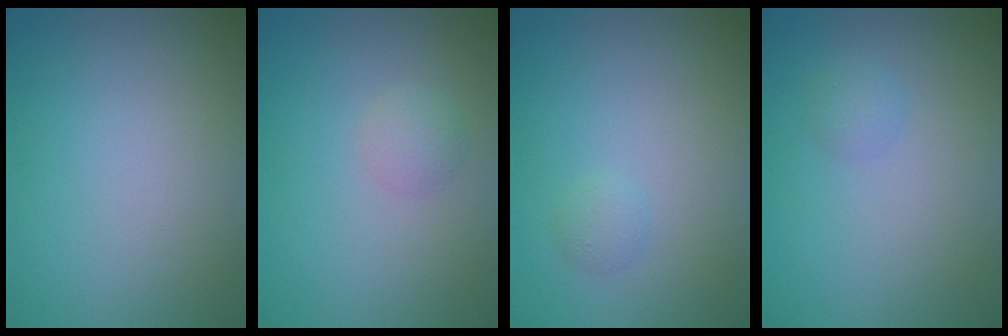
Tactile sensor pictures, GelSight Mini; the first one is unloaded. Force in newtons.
{"total": 1.4, "press": 1.4, "slide": 0.0}
{"total": 0.9, "press": 0.9, "slide": 0.1}
{"total": 1.0, "press": 1.0, "slide": 0.0}